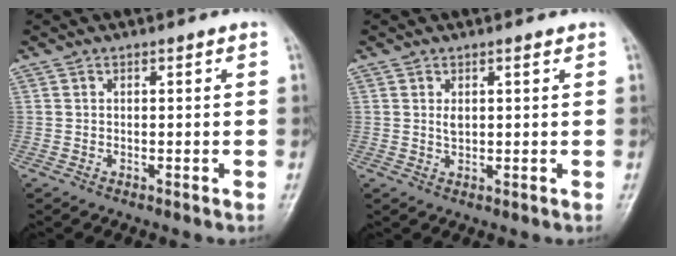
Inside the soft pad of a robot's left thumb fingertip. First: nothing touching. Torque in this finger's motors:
{"motor_torque": [0.24, 0.02, 0.48, -0.17, 0.00]}